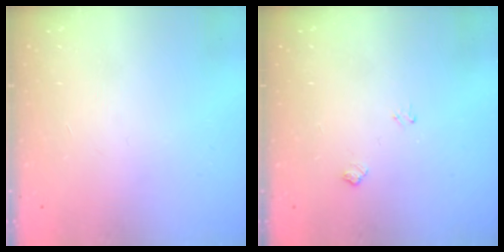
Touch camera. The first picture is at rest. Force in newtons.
{"total": 4.7, "press": 4.6, "slide": 0.7}